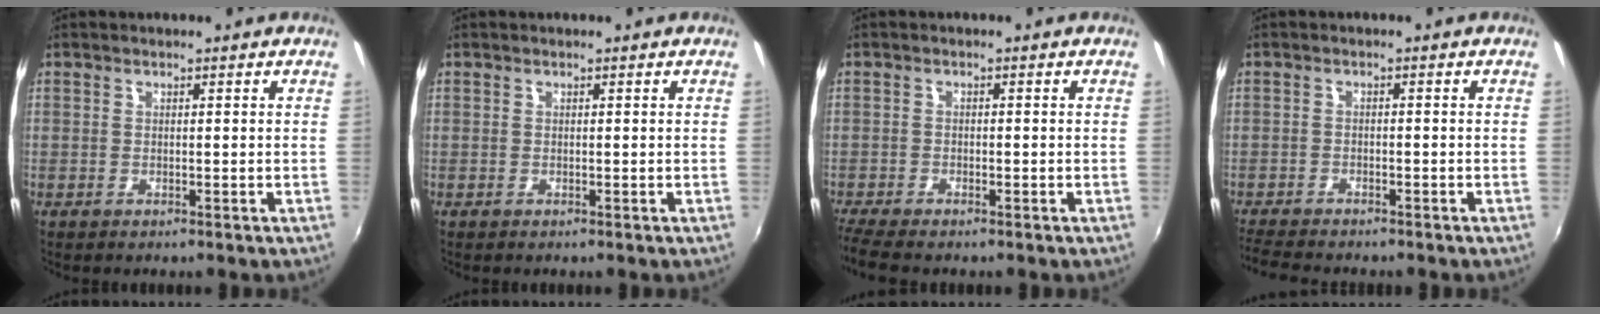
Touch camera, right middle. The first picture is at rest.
{"total": 0.0}
{"total": 5.4, "force": [-4.5, 1.1, 2.7], "torque": [-0.075, -0.024, -0.084]}
{"total": 6.9, "force": [-6.3, 1.3, 2.5], "torque": [-0.072, -0.020, -0.107]}